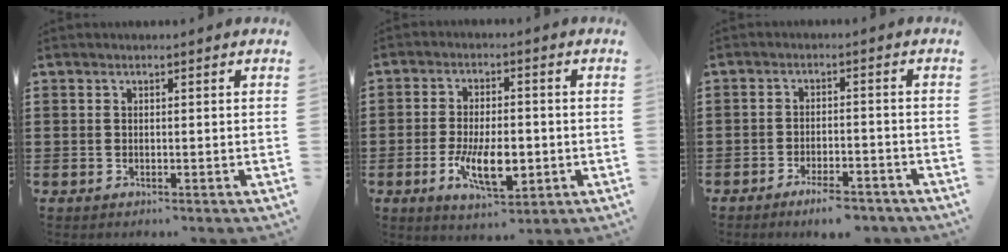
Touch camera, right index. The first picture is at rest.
{"total": 8.9, "force": [-2.6, 3.9, 7.6], "torque": [-0.144, -0.011, -0.043]}
{"total": 4.1, "force": [-3.6, 0.6, 1.9], "torque": [-0.030, 0.003, -0.067]}